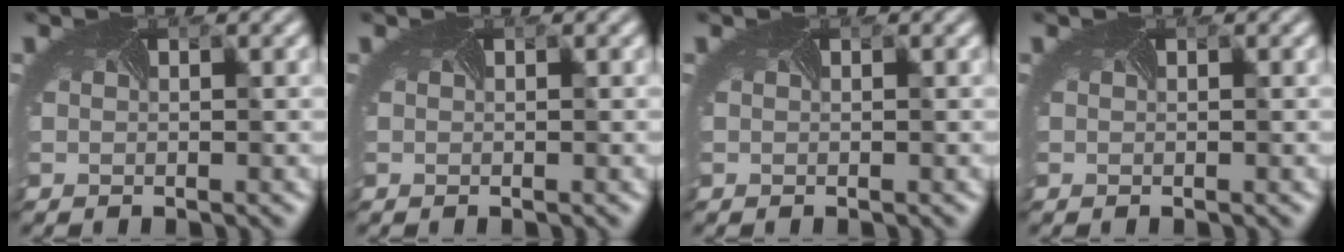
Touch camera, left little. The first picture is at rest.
{"total": 0.0}
{"total": 0.0}
{"total": 0.0}